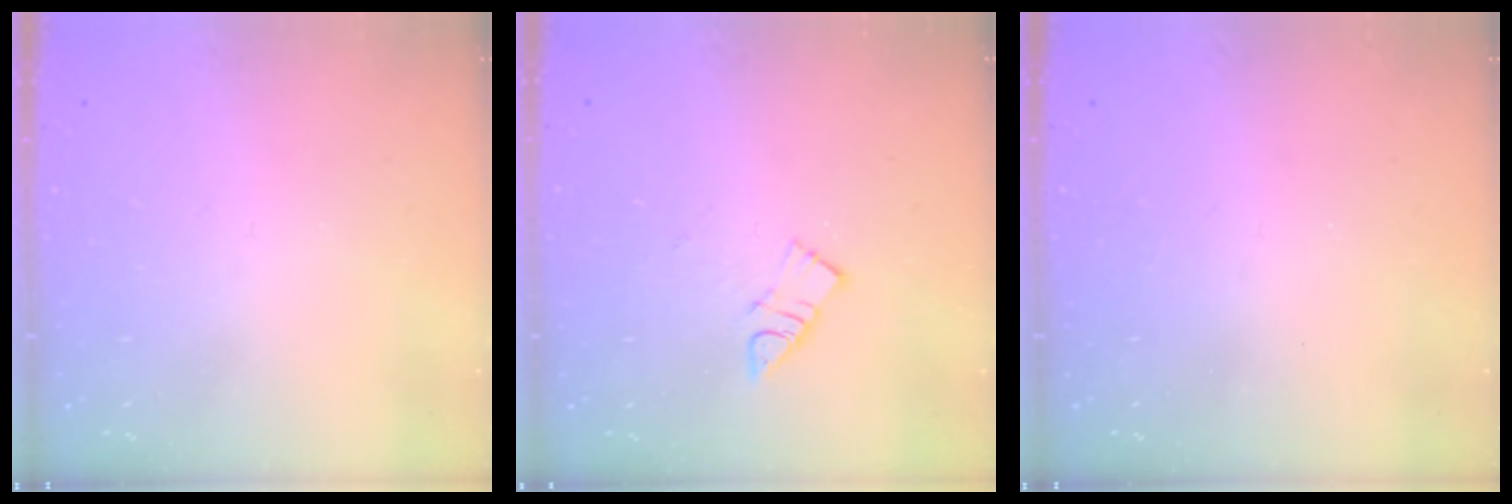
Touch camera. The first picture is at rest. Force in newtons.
{"total": 5.9, "press": 5.9, "slide": 0.1}
{"total": 2.5, "press": 2.4, "slide": 0.4}